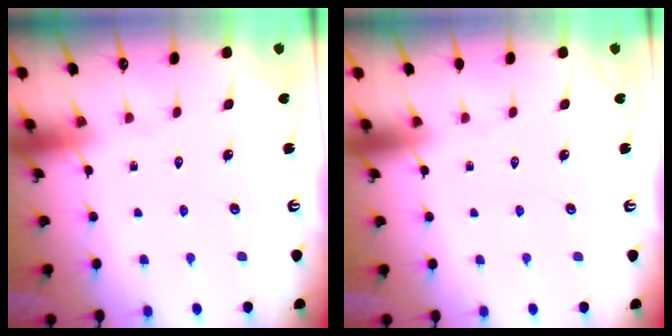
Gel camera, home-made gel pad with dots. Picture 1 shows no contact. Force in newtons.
{"total": 0.0}